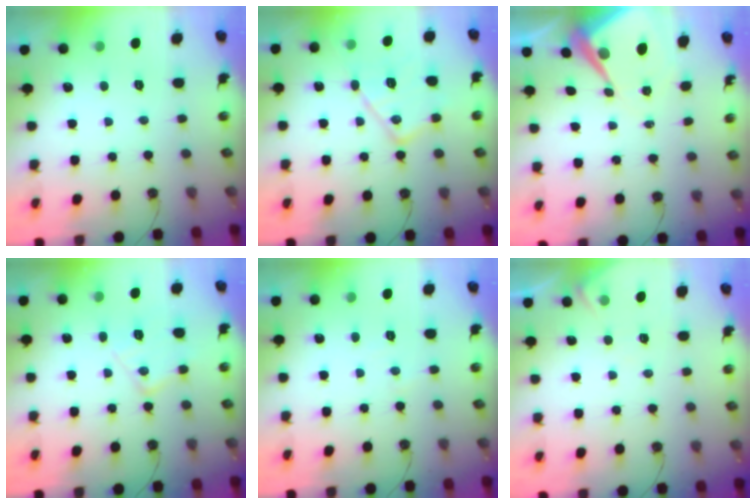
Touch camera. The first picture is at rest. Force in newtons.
{"total": 15.2, "press": 15.2, "slide": 0.7}
{"total": 7.6, "press": 7.6, "slide": 0.6}
{"total": 11.0, "press": 11.0, "slide": 0.5}
{"total": 2.7, "press": 2.6, "slide": 0.5}
{"total": 5.2, "press": 5.2, "slide": 0.7}